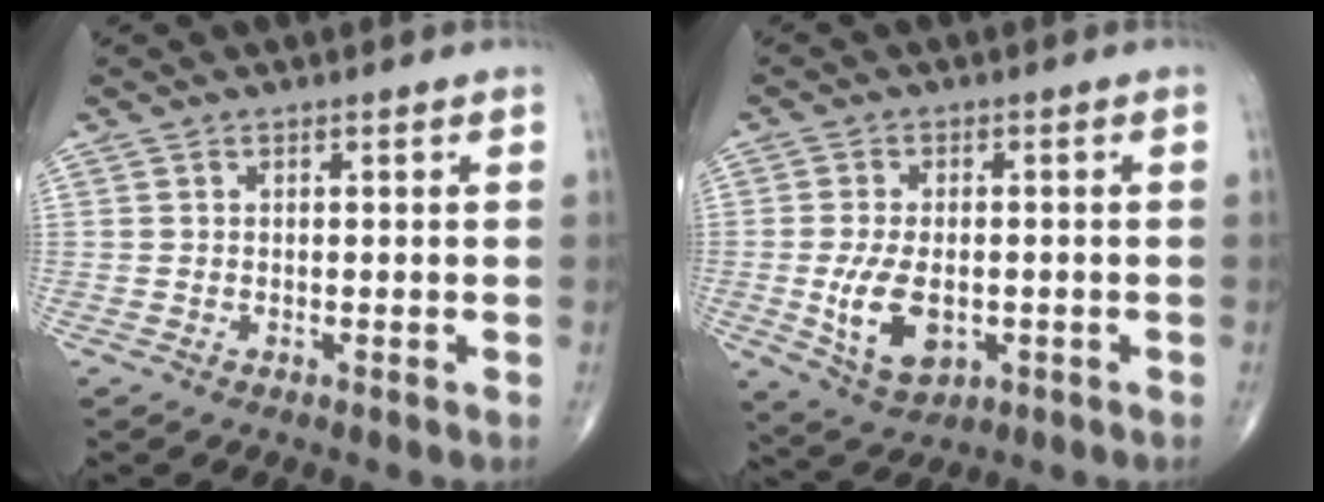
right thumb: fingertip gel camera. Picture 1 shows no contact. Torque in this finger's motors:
{"motor_torque": [0.03, 0.21, 0.40, 0.53, 0.28]}